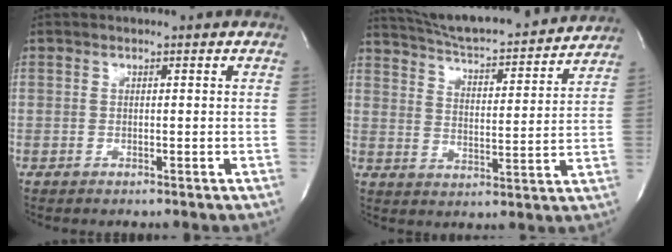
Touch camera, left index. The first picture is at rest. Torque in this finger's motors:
{"motor_torque": [-0.05, -0.09, 0.11, 0.00]}